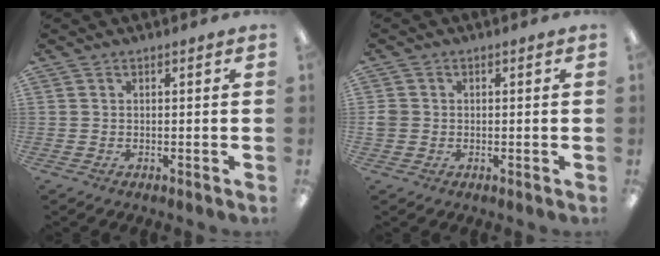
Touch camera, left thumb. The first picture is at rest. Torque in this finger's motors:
{"motor_torque": [-0.03, 0.04, 0.18, -0.22, 0.01]}